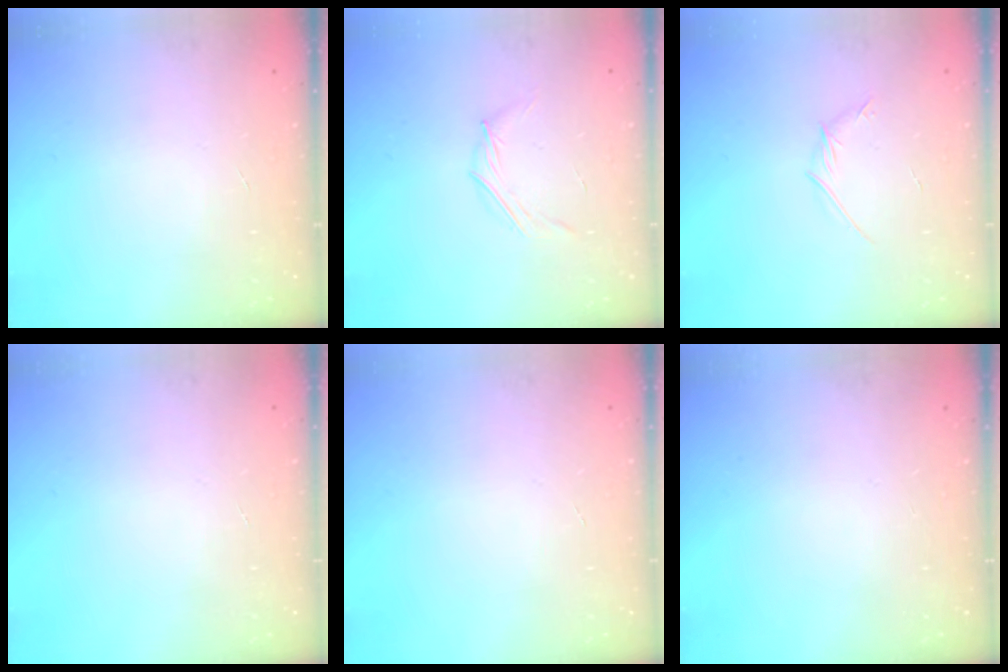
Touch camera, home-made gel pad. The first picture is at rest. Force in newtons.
{"total": 3.7, "press": 3.5, "slide": 1.1}
{"total": 3.3, "press": 3.2, "slide": 1.0}
{"total": 0.0}
{"total": 0.0}
{"total": 0.0}